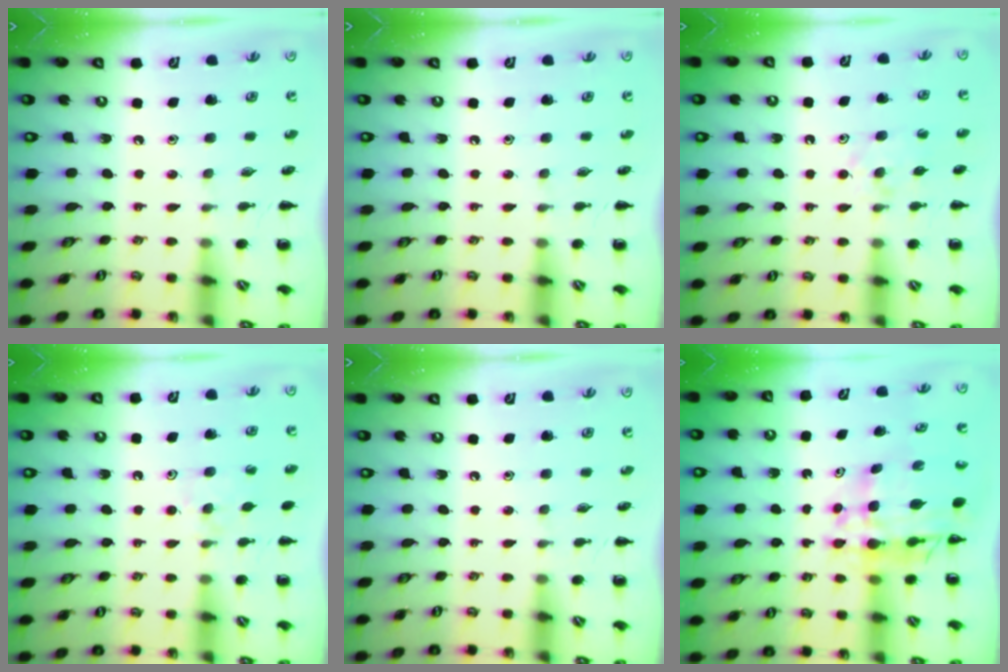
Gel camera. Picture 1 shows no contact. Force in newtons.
{"total": 0.0}
{"total": 4.5, "press": 4.2, "slide": 1.5}
{"total": 6.2, "press": 5.9, "slide": 1.9}
{"total": 0.0}
{"total": 11.0, "press": 10.5, "slide": 3.4}